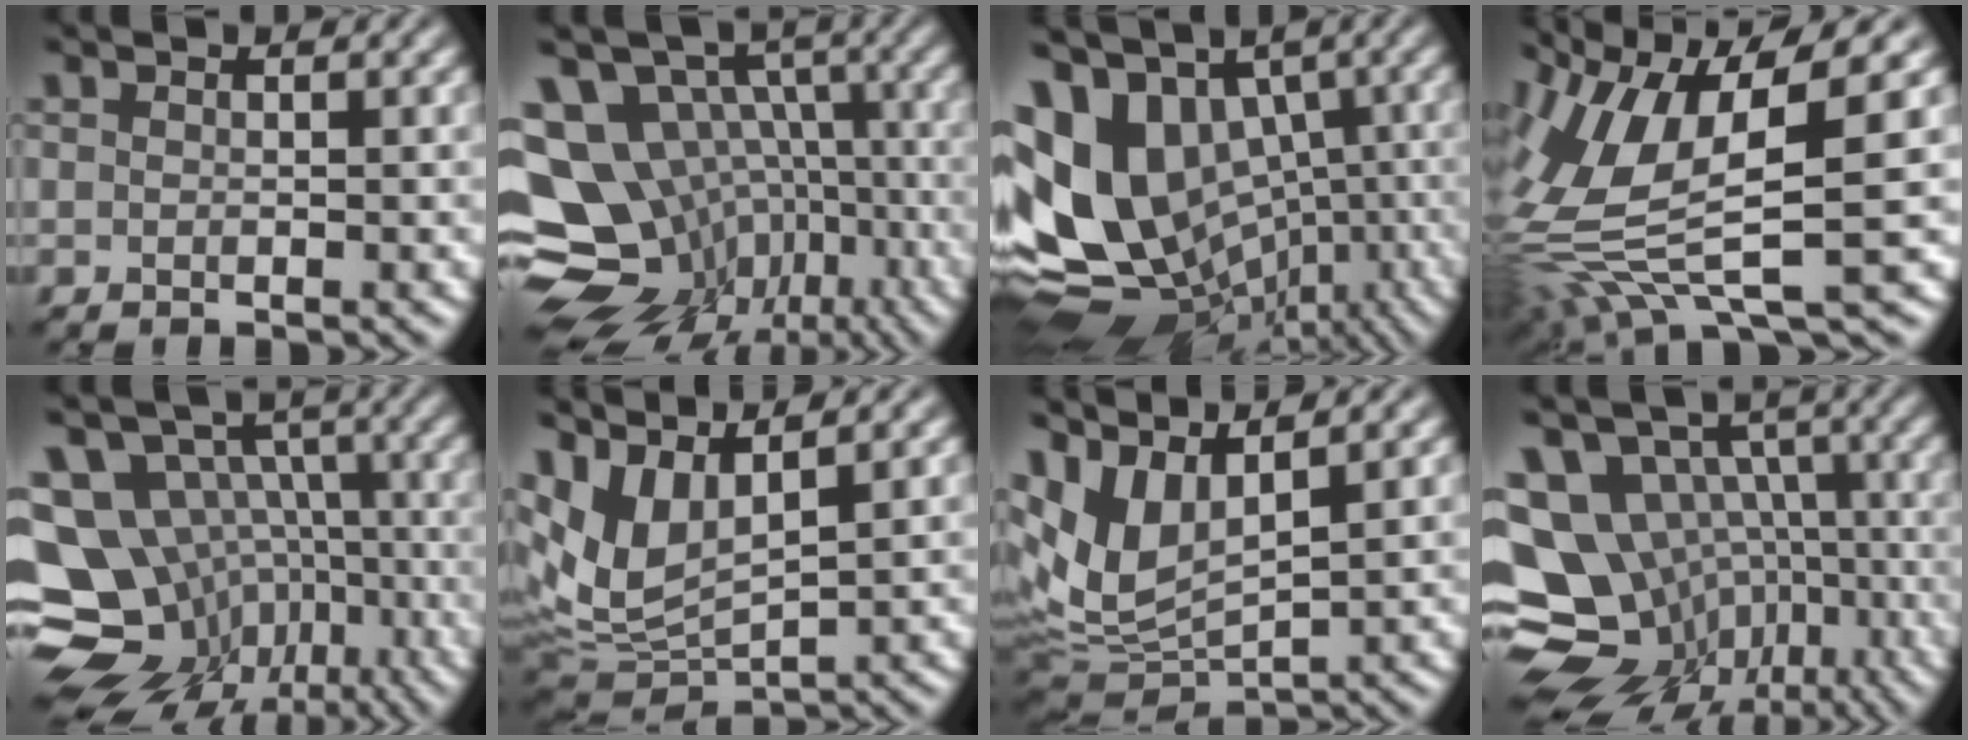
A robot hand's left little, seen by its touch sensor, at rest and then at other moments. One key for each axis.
{"total": 13.8, "fx": -5.2, "fy": 11.1, "fz": 6.4, "tx": -0.124, "ty": -0.006, "tz": -0.057}
{"total": 14.3, "fx": 0.3, "fy": 10.8, "fz": 9.4, "tx": -0.189, "ty": -0.006, "tz": 0.028}
{"total": 10.7, "fx": 1.1, "fy": 3.8, "fz": 9.9, "tx": -0.218, "ty": -0.008, "tz": 0.024}
{"total": 14.8, "fx": -6.7, "fy": 11.5, "fz": 6.3, "tx": -0.127, "ty": -0.019, "tz": -0.087}
{"total": 6.9, "fx": 3.1, "fy": 3.0, "fz": 5.4, "tx": -0.135, "ty": -0.001, "tz": 0.066}
{"total": 7.8, "fx": 3.3, "fy": 3.4, "fz": 6.2, "tx": -0.153, "ty": 0.001, "tz": 0.070}
{"total": 14.5, "fx": -5.3, "fy": 11.5, "fz": 7.0, "tx": -0.138, "ty": -0.011, "tz": -0.060}